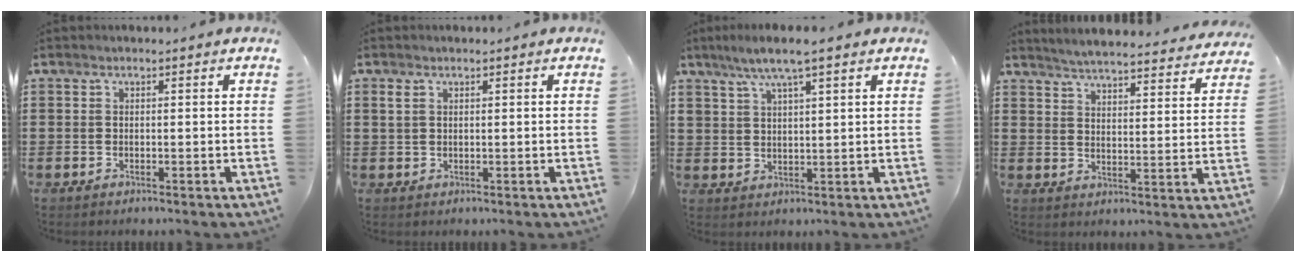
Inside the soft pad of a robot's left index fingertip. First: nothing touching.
{"total": 1.4, "force": [0.7, 0.7, 0.9], "torque": [-0.021, 0.003, 0.014]}
{"total": 5.5, "force": [4.0, 0.6, 3.7], "torque": [-0.079, -0.003, 0.071]}
{"total": 4.4, "force": [4.3, -0.5, 0.6], "torque": [-0.034, -0.033, 0.071]}